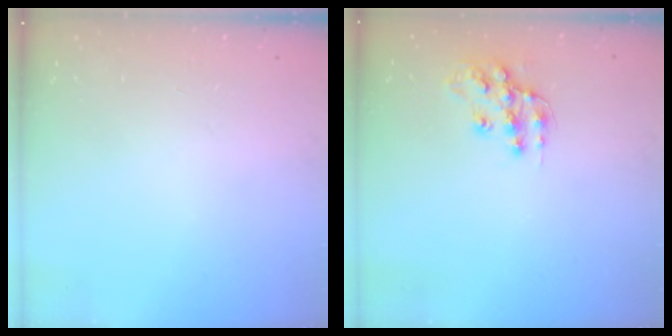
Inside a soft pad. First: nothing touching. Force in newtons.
{"total": 12.8, "press": 12.8, "slide": 0.9}